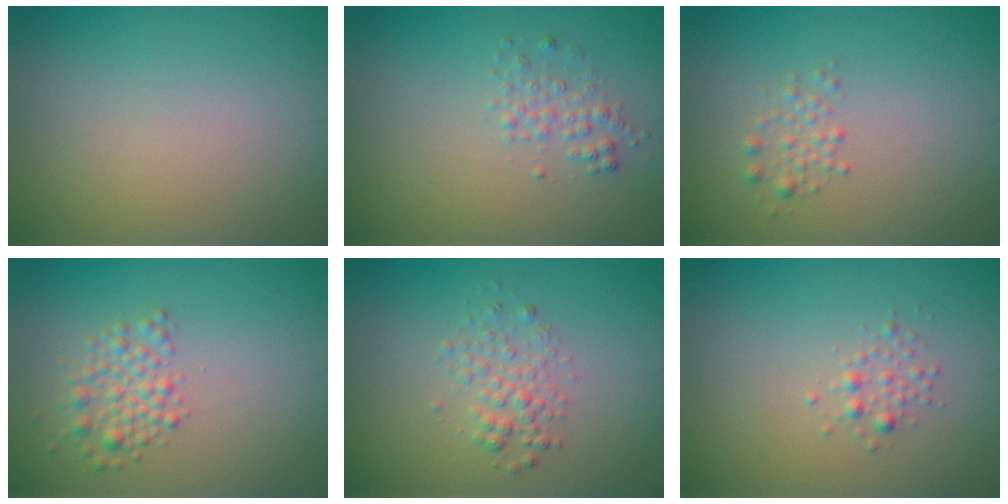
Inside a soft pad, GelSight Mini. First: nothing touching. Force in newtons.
{"total": 1.4, "press": 1.4, "slide": 0.0}
{"total": 1.2, "press": 1.1, "slide": 0.1}
{"total": 2.3, "press": 2.3, "slide": 0.1}
{"total": 1.9, "press": 1.9, "slide": 0.1}
{"total": 1.1, "press": 1.1, "slide": 0.0}